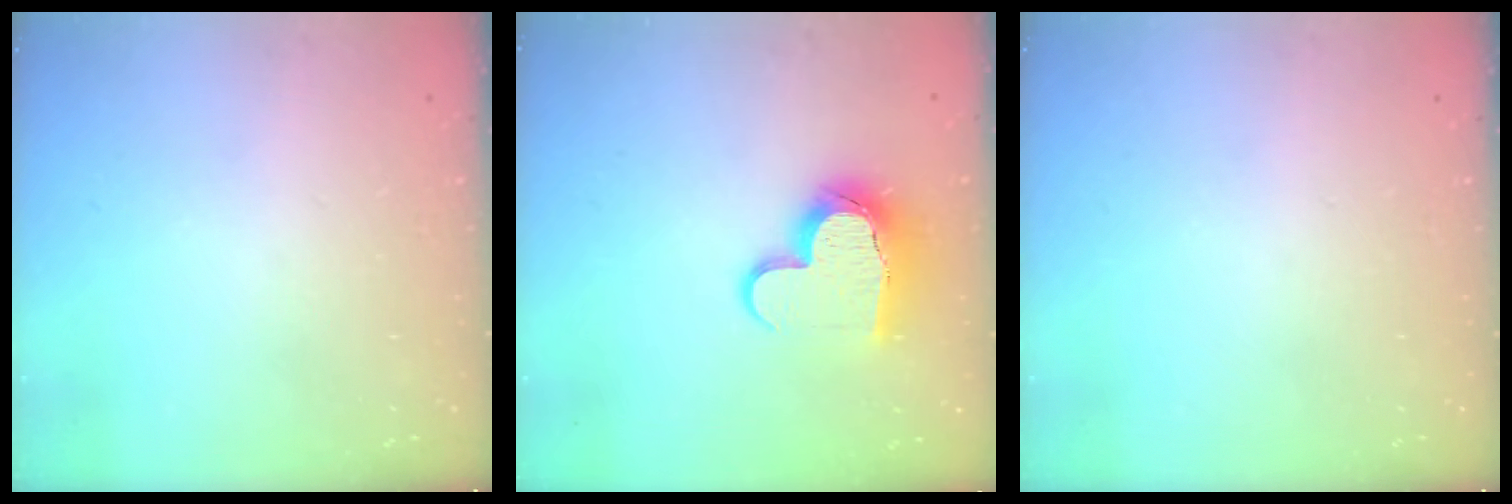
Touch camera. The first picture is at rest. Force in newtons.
{"total": 12.1, "press": 12.0, "slide": 1.3}
{"total": 0.0}